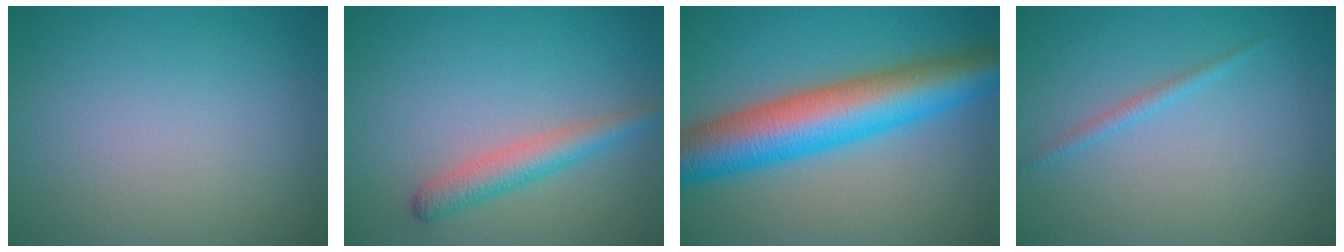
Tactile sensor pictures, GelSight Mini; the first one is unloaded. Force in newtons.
{"total": 3.0, "press": 3.0, "slide": 0.2}
{"total": 10.7, "press": 10.7, "slide": 0.1}
{"total": 1.1, "press": 1.1, "slide": 0.1}